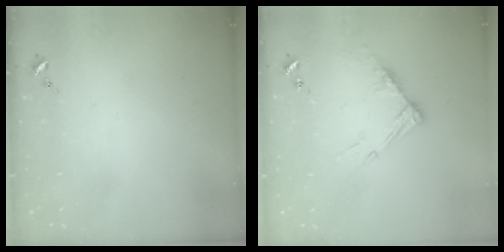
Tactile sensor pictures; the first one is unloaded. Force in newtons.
{"total": 9.1, "press": 9.1, "slide": 0.7}